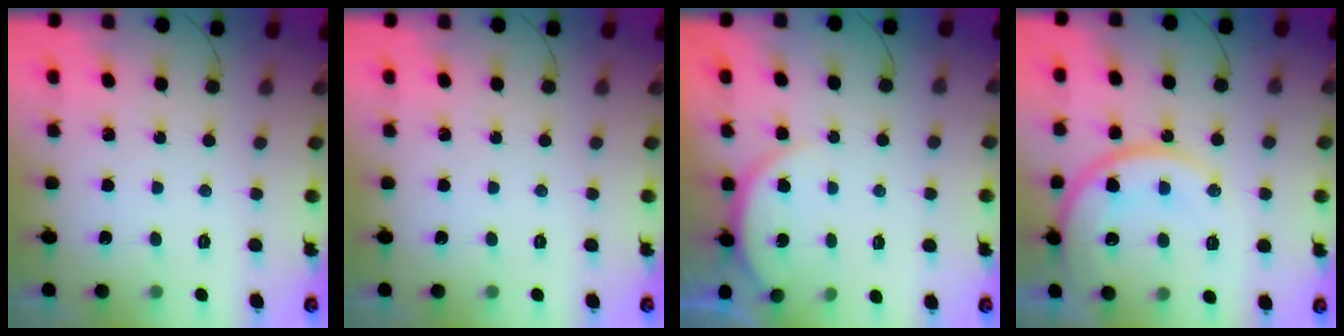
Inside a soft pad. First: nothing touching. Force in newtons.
{"total": 0.0}
{"total": 5.0, "press": 5.0, "slide": 0.6}
{"total": 15.9, "press": 15.9, "slide": 1.2}